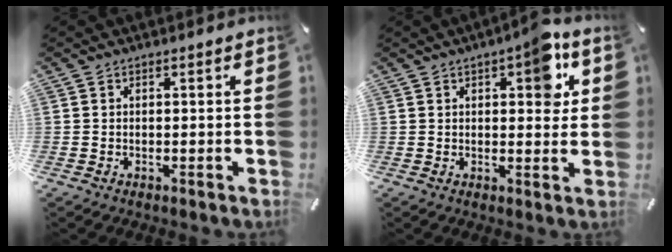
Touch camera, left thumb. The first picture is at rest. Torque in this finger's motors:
{"motor_torque": [1.38, 1.44, 1.12, -0.31, 0.10]}